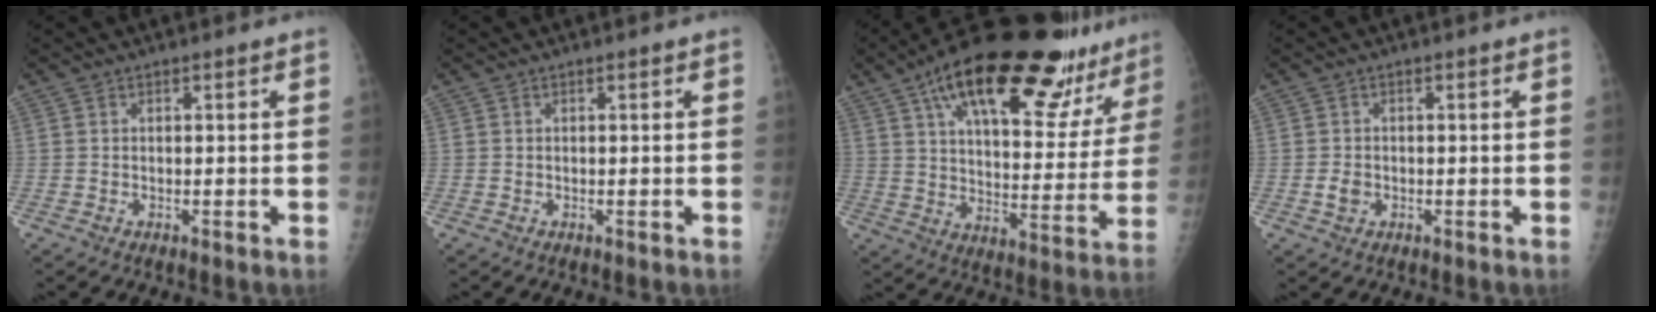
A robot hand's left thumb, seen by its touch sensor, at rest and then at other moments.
{"total": 0.0}
{"total": 29.9, "force": [20.0, 10.8, 19.4], "torque": [-0.264, -0.042, 0.289]}
{"total": 2.0, "force": [-0.4, 1.6, 1.1], "torque": [-0.016, 0.002, -0.006]}